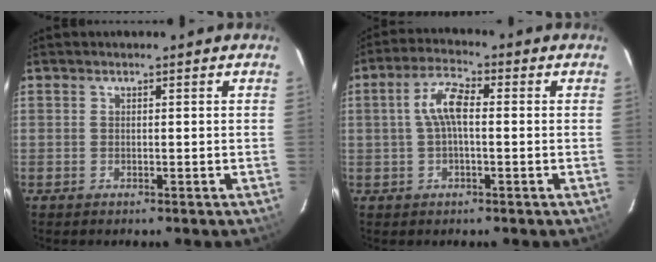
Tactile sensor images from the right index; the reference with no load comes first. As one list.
[{"total": 5.9, "force": [0.1, 2.2, 5.5], "torque": [-0.114, 0.018, 0.001]}]